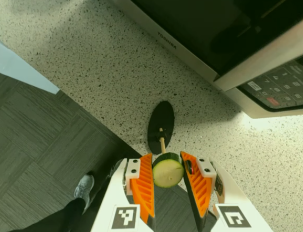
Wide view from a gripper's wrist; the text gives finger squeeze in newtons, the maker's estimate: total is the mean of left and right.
{"total": 9.7, "left": 9.8, "right": 9.7}